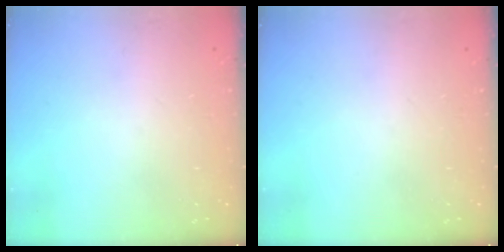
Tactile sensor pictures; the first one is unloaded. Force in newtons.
{"total": 0.0}